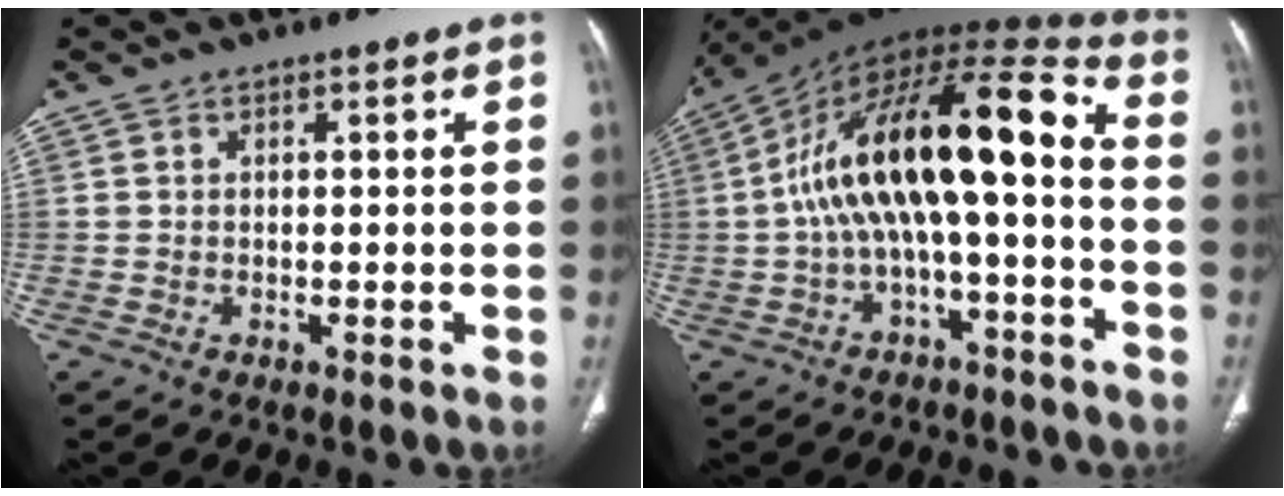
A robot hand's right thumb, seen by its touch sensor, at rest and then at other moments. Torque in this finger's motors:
{"motor_torque": [-0.02, 1.72, 2.26, -0.51, 0.34]}